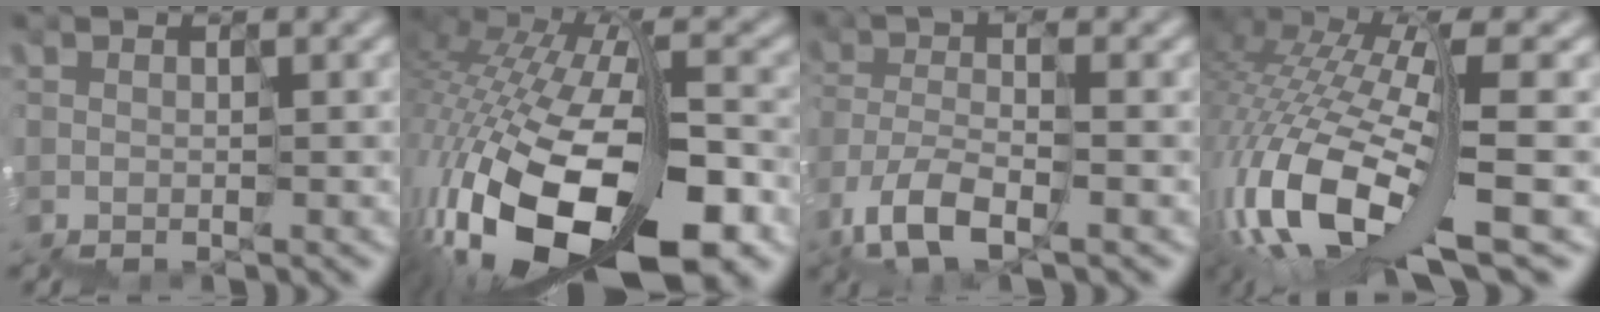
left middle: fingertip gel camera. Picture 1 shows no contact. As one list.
[{"total": 15.0, "force": [-6.3, 7.1, 11.6], "torque": [-0.242, -0.011, -0.098]}, {"total": 3.8, "force": [-3.2, 1.4, 1.5], "torque": [-0.061, 0.002, -0.068]}, {"total": 10.8, "force": [-3.2, 3.7, 9.6], "torque": [-0.242, 0.002, -0.050]}]